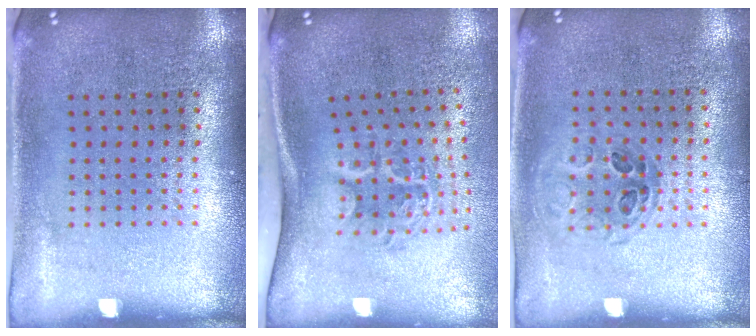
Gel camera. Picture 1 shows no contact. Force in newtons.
{"total": 2.1, "press": 1.4, "slide": 1.6}
{"total": 1.0, "press": 0.8, "slide": 0.5}